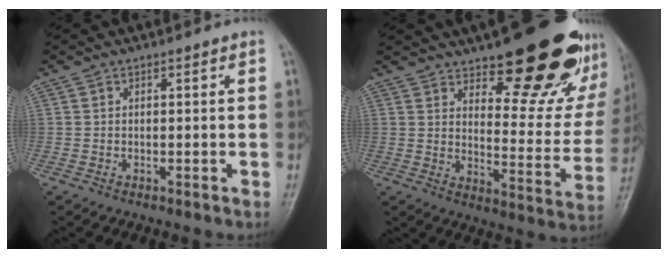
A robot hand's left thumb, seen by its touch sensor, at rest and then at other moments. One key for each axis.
{"total": 22.9, "fx": 15.0, "fy": 7.9, "fz": 15.4, "tx": -0.160, "ty": -0.096, "tz": 0.205}